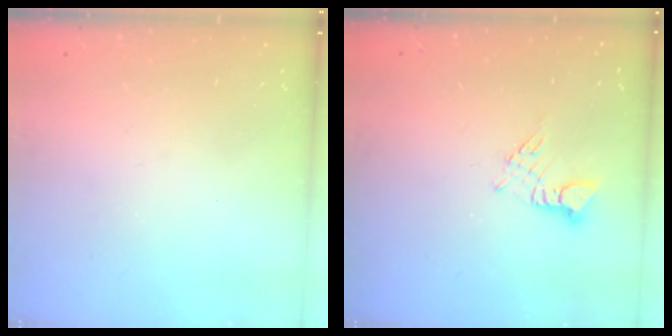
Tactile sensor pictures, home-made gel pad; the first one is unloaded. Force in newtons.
{"total": 2.9, "press": 2.9, "slide": 0.3}